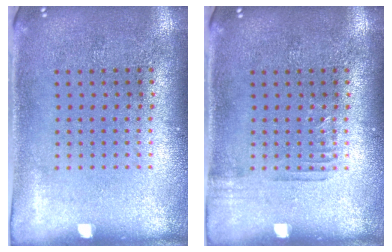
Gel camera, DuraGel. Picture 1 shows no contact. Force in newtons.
{"total": 0.8, "press": 0.8, "slide": 0.2}